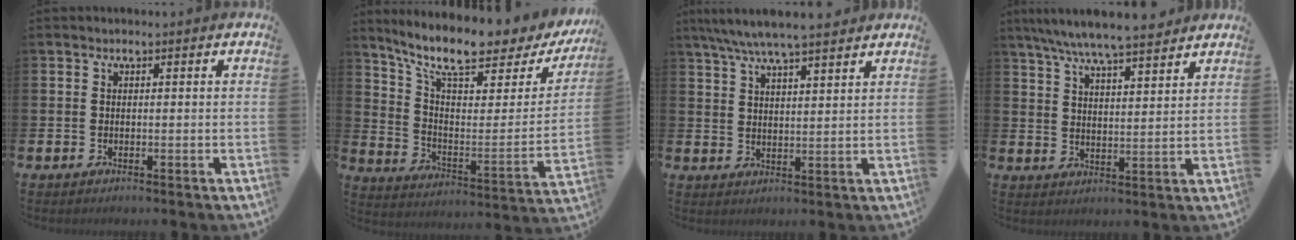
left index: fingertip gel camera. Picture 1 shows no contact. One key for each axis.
{"total": 10.3, "fx": 8.4, "fy": 2.4, "fz": 5.5, "tx": -0.131, "ty": -0.063, "tz": 0.141}
{"total": 6.7, "fx": 6.2, "fy": 0.5, "fz": 2.6, "tx": -0.064, "ty": -0.020, "tz": 0.110}
{"total": 7.5, "fx": 7.0, "fy": 0.6, "fz": 2.6, "tx": -0.078, "ty": -0.029, "tz": 0.126}